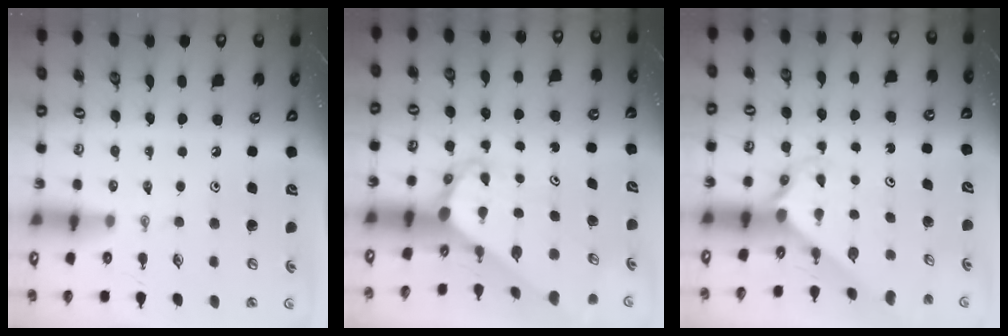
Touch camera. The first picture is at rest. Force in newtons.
{"total": 4.3, "press": 4.2, "slide": 0.5}
{"total": 2.4, "press": 2.4, "slide": 0.2}